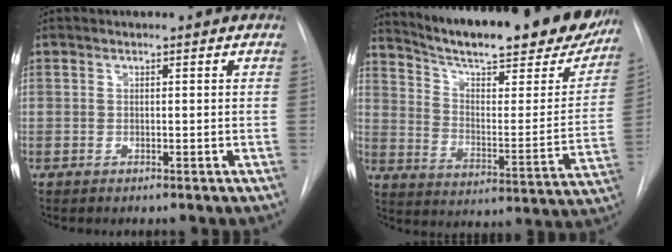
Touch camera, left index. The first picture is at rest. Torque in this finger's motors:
{"motor_torque": [0.26, -0.81, 0.68, 0.11]}